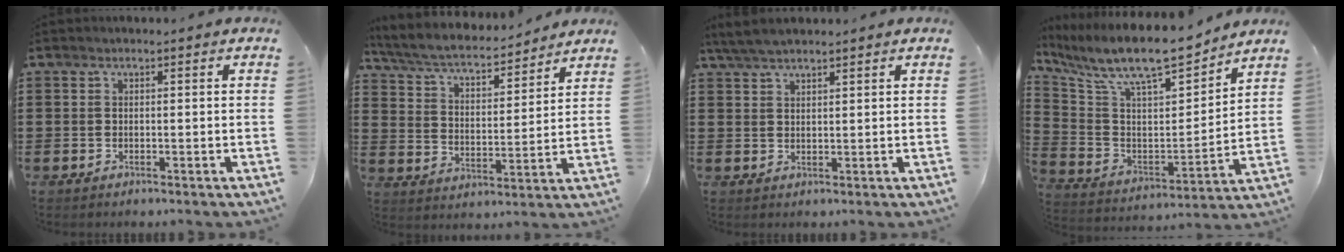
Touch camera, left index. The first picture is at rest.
{"total": 5.5, "force": [4.9, 0.8, 2.2], "torque": [-0.065, -0.031, 0.080]}
{"total": 3.5, "force": [3.1, 0.7, 1.7], "torque": [-0.040, 0.001, 0.059]}
{"total": 10.9, "force": [9.3, 2.1, 5.3], "torque": [-0.134, -0.063, 0.158]}